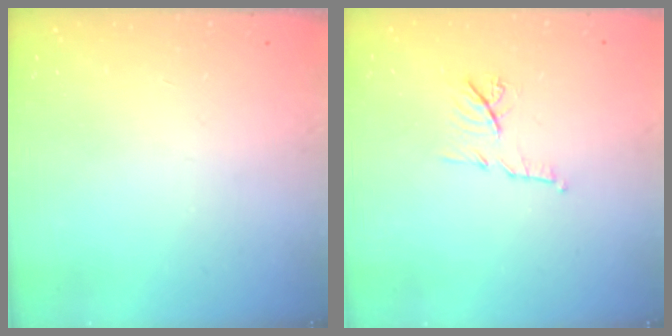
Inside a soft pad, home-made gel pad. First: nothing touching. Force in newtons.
{"total": 7.5, "press": 7.5, "slide": 0.7}